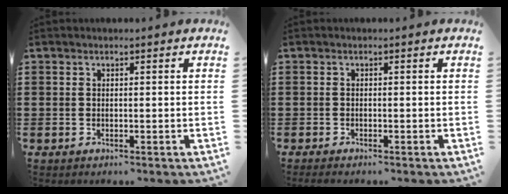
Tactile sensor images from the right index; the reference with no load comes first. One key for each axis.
{"total": 0.8, "fx": -0.8, "fy": -0.2, "fz": 0.0, "tx": -0.002, "ty": -0.005, "tz": -0.015}